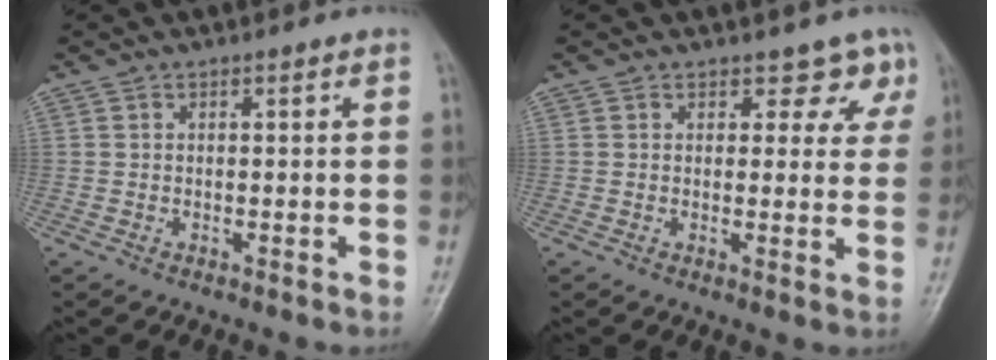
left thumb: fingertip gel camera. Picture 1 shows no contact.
{"total": 4.4, "force": [3.2, 2.8, 1.0], "torque": [0.025, -0.020, 0.027]}